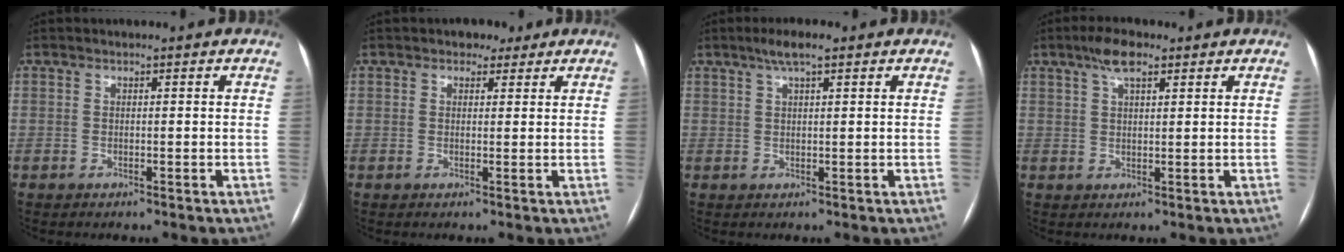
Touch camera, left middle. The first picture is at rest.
{"total": 2.5, "force": [1.7, 1.7, 0.9], "torque": [-0.009, 0.009, 0.020]}
{"total": 3.8, "force": [2.4, 0.5, 2.9], "torque": [-0.055, 0.012, 0.042]}
{"total": 4.6, "force": [2.9, 1.3, 3.3], "torque": [-0.066, 0.013, 0.052]}